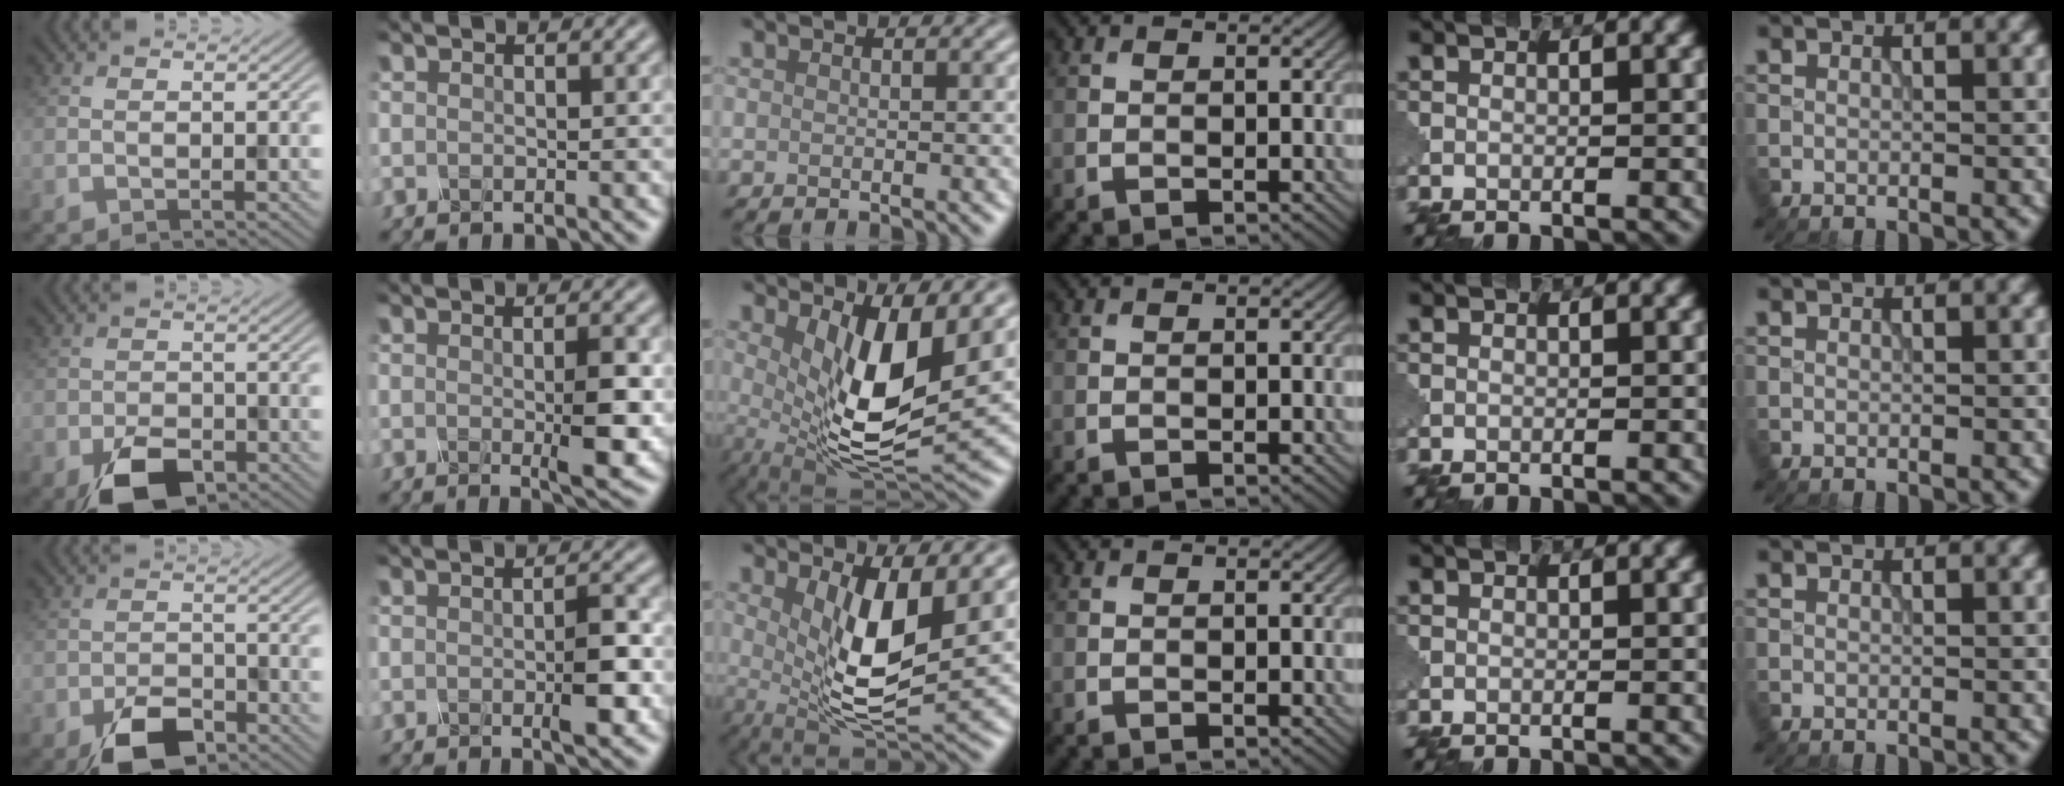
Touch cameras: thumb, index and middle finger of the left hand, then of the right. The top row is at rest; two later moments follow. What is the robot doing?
{"motion": "press", "object": "mechanical pencil"}